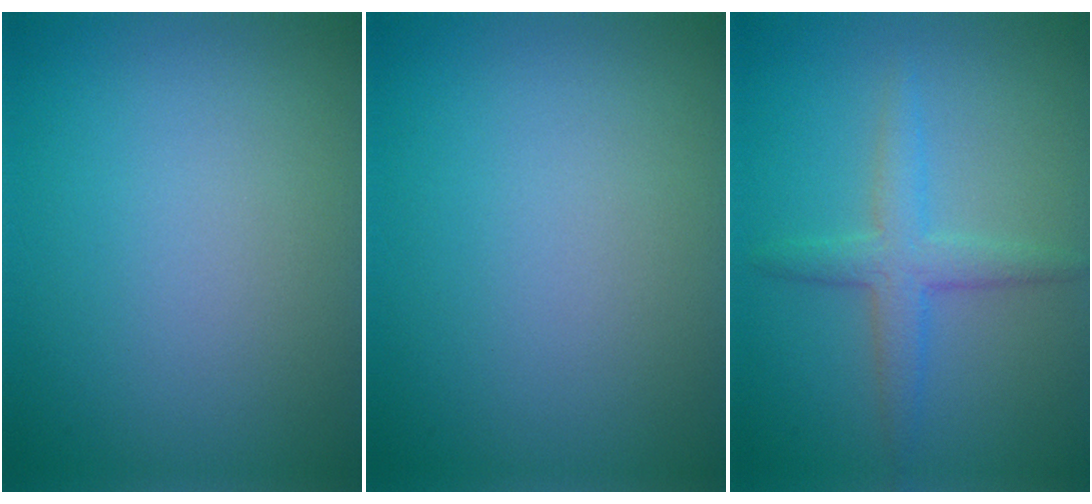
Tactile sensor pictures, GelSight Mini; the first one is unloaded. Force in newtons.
{"total": 0.0}
{"total": 2.9, "press": 2.9, "slide": 0.1}